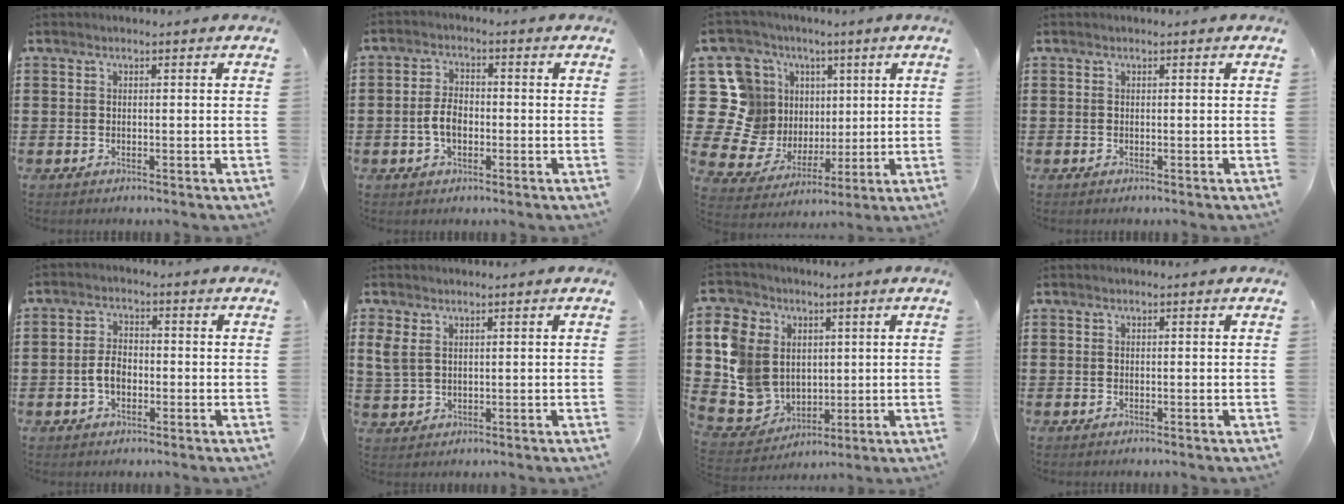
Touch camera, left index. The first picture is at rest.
{"total": 4.2, "force": [-0.9, 2.3, 3.4], "torque": [-0.084, -0.001, -0.023]}
{"total": 14.9, "force": [2.9, 14.0, 4.2], "torque": [-0.150, -0.036, 0.078]}
{"total": 0.0}
{"total": 3.7, "force": [-0.8, 2.1, 2.9], "torque": [-0.068, 0.001, -0.020]}
{"total": 2.6, "force": [1.5, 1.5, 1.6], "torque": [-0.046, 0.002, 0.025]}
{"total": 10.3, "force": [2.1, 9.5, 3.3], "torque": [-0.132, 0.003, 0.047]}
{"total": 0.0}